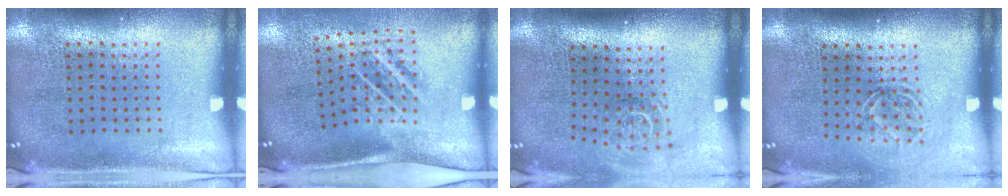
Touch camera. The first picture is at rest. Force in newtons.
{"total": 1.9, "press": 1.2, "slide": 1.5}
{"total": 1.7, "press": 1.2, "slide": 1.2}
{"total": 1.5, "press": 1.1, "slide": 1.0}